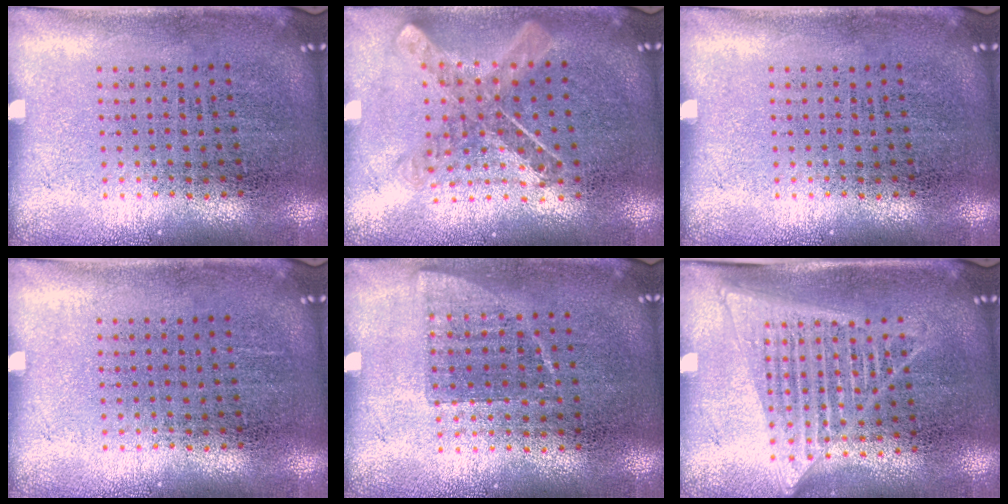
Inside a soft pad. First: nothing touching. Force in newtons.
{"total": 0.9, "press": 0.9, "slide": 0.2}
{"total": 0.0}
{"total": 0.0}
{"total": 0.8, "press": 0.7, "slide": 0.4}
{"total": 1.3, "press": 1.2, "slide": 0.5}